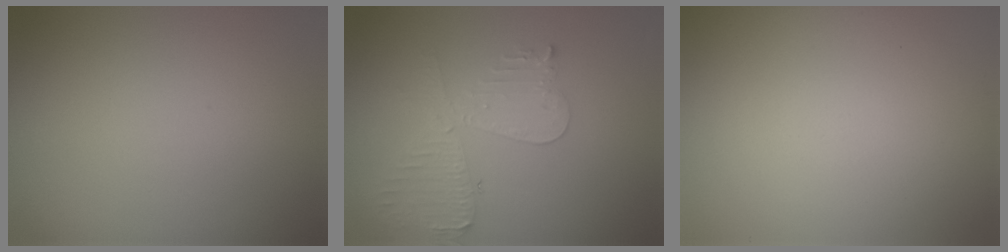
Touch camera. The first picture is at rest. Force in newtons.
{"total": 4.4, "press": 3.8, "slide": 2.1}
{"total": 0.0}